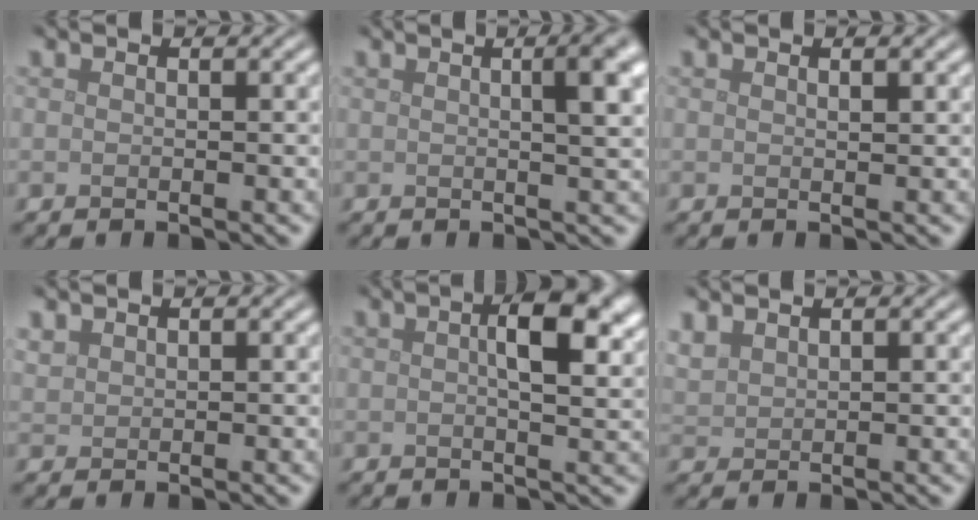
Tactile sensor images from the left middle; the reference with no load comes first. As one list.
[{"total": 5.0, "force": [1.4, 1.5, 4.5], "torque": [-0.036, 0.019, 0.010]}, {"total": 0.8, "force": [0.5, 0.2, 0.6], "torque": [-0.008, 0.000, 0.009]}, {"total": 1.1, "force": [0.9, 0.6, 0.2], "torque": [-0.006, 0.002, 0.021]}, {"total": 6.1, "force": [1.7, 2.2, 5.4], "torque": [-0.073, 0.008, 0.022]}, {"total": 1.7, "force": [1.4, 0.8, 0.6], "torque": [-0.020, 0.005, 0.036]}]